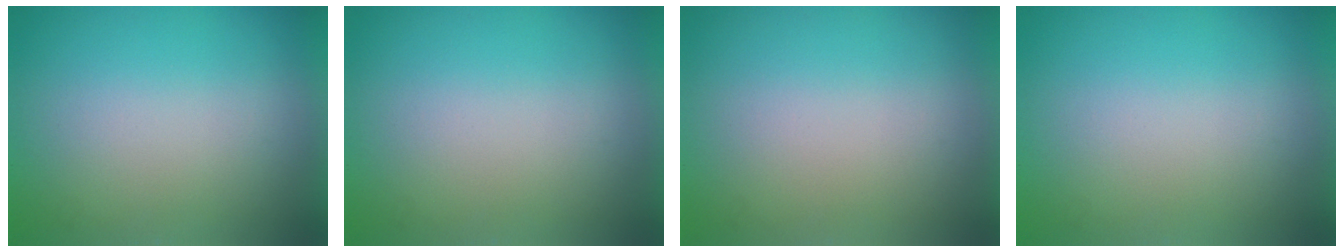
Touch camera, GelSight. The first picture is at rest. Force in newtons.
{"total": 0.0}
{"total": 0.0}
{"total": 0.0}